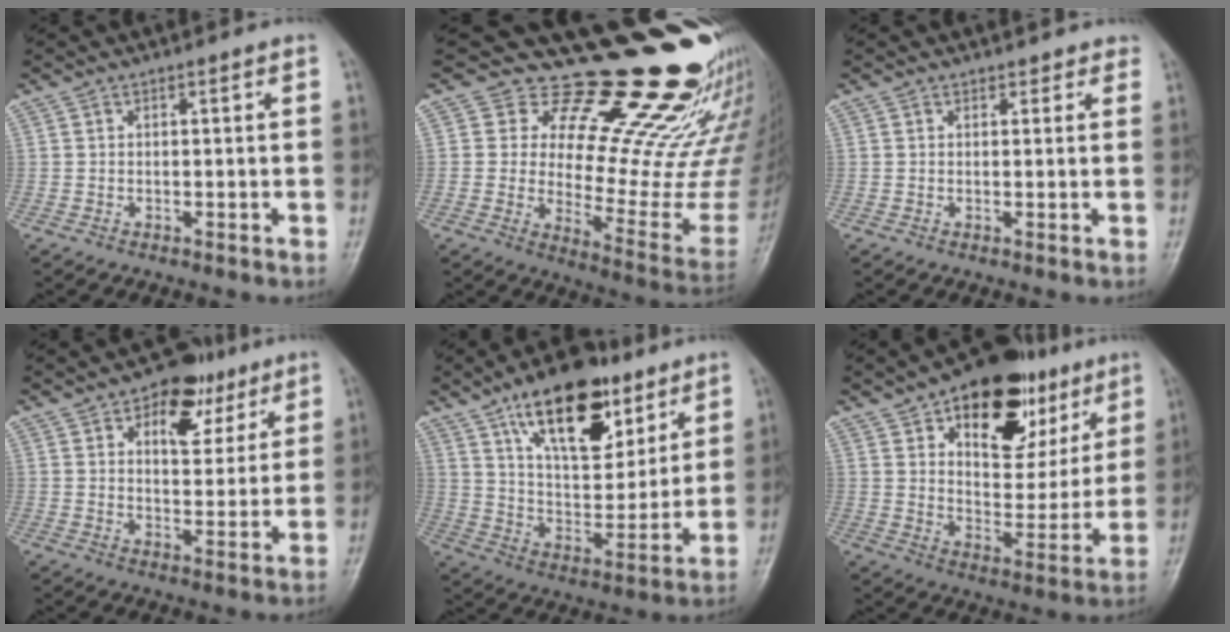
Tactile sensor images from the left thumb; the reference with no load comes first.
{"total": 27.1, "force": [19.2, 9.4, 16.6], "torque": [-0.181, -0.131, 0.256]}
{"total": 1.6, "force": [1.3, 0.9, -0.1], "torque": [0.022, -0.004, 0.007]}
{"total": 10.4, "force": [5.6, 6.3, 6.1], "torque": [-0.047, -0.021, 0.079]}
{"total": 20.8, "force": [11.9, 10.1, 13.7], "torque": [-0.168, -0.051, 0.202]}
{"total": 22.2, "force": [11.1, 12.5, 14.7], "torque": [-0.153, -0.031, 0.166]}